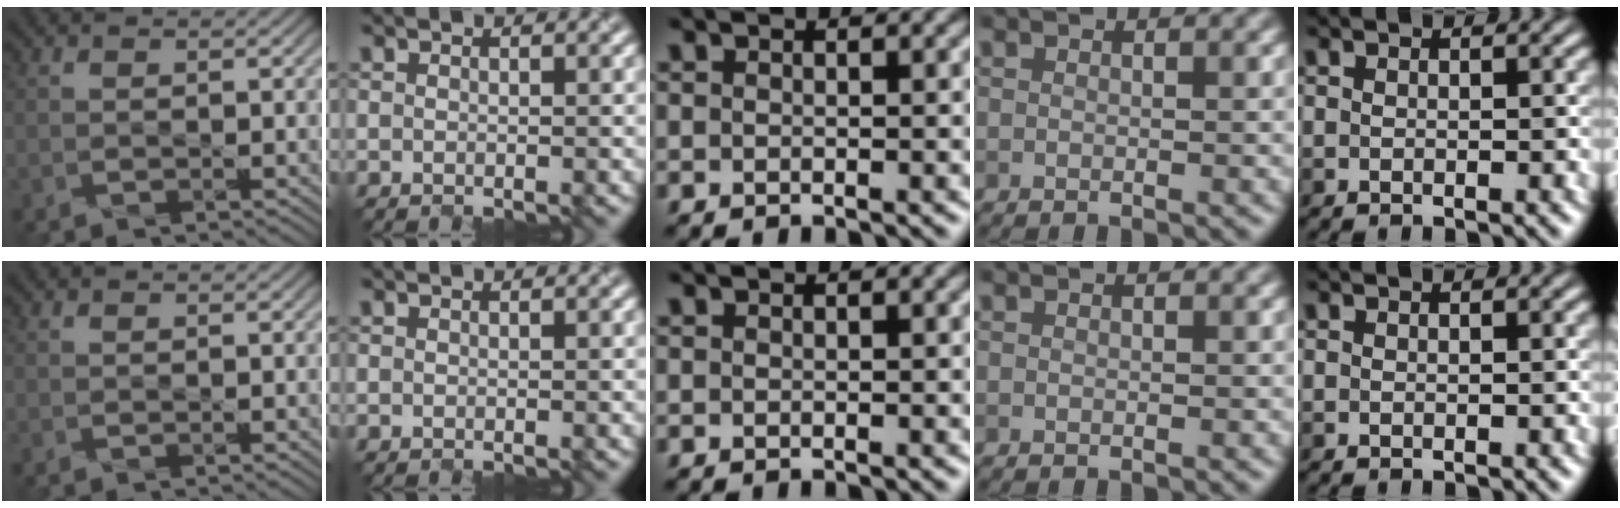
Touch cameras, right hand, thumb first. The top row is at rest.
{}